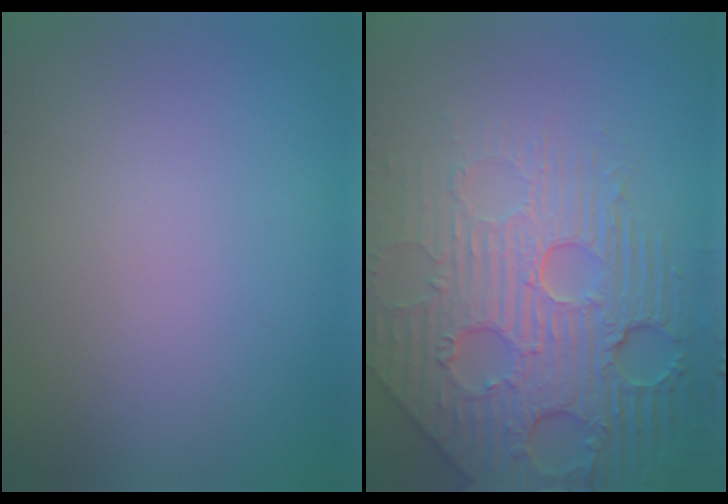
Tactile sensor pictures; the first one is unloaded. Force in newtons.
{"total": 8.0, "press": 6.1, "slide": 5.2}